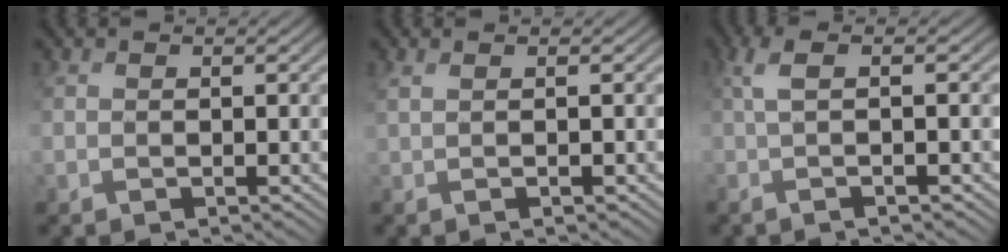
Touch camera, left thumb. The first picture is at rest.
{"total": 2.1, "force": [0.4, 0.5, 2.0], "torque": [-0.031, 0.000, -0.008]}
{"total": 4.7, "force": [-0.1, 1.2, 4.5], "torque": [-0.078, 0.007, -0.013]}